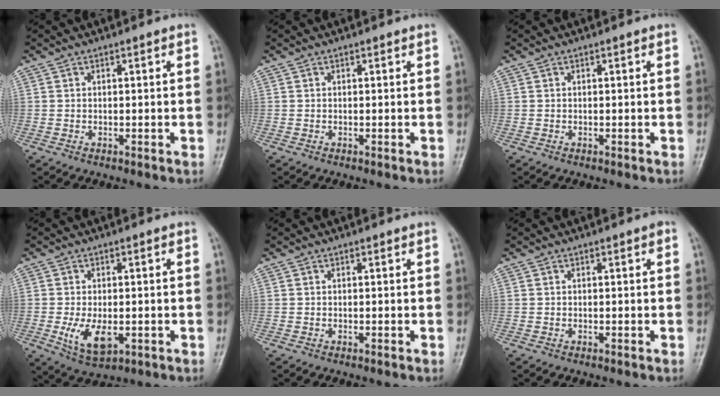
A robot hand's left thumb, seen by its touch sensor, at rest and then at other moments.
{"total": 0.0}
{"total": 0.0}
{"total": 7.7, "force": [-1.8, 4.0, 6.4], "torque": [-0.112, -0.003, -0.023]}
{"total": 0.0}
{"total": 0.6, "force": [0.1, 0.2, 0.6], "torque": [-0.011, 0.000, 0.000]}